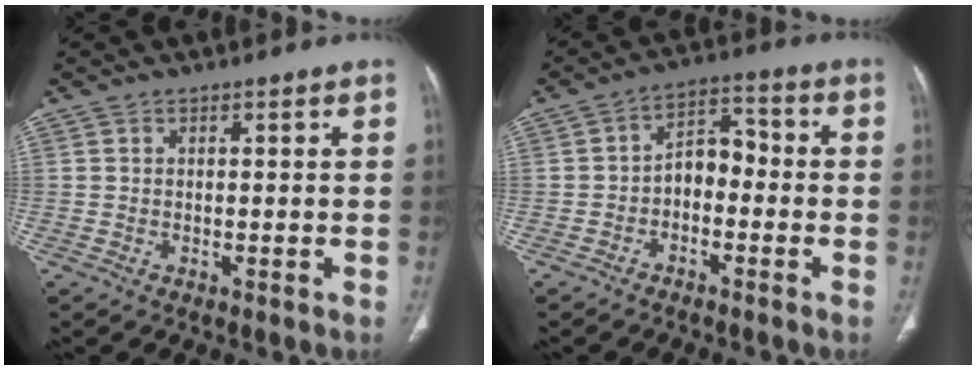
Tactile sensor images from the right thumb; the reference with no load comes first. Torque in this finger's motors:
{"motor_torque": [-0.12, 0.09, 0.62, -0.35, -0.01]}